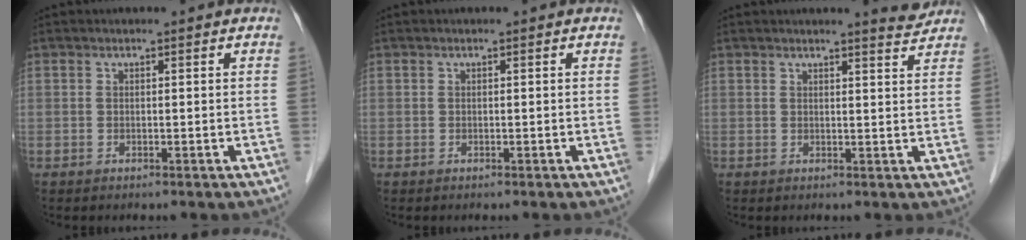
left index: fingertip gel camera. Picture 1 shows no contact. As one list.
[{"total": 0.0}, {"total": 3.0, "force": [2.9, -0.2, 0.6], "torque": [-0.013, -0.017, 0.030]}]